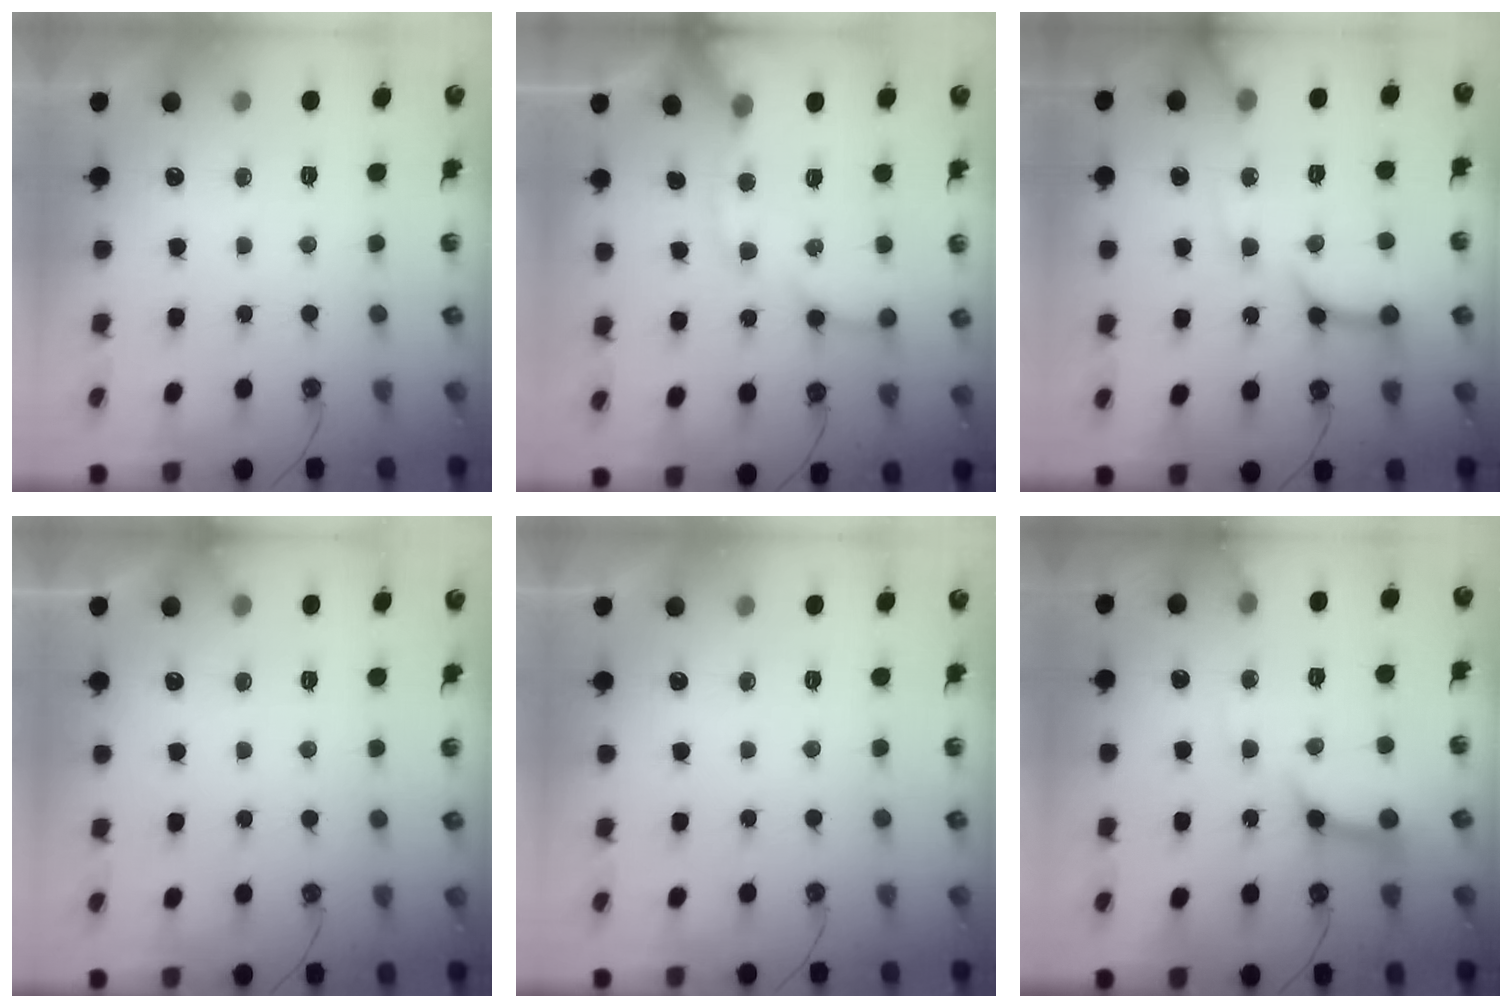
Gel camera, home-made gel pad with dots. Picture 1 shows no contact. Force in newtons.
{"total": 14.4, "press": 14.3, "slide": 1.9}
{"total": 14.4, "press": 14.3, "slide": 1.6}
{"total": 2.9, "press": 2.9, "slide": 0.2}
{"total": 0.0}
{"total": 11.8, "press": 11.7, "slide": 1.4}